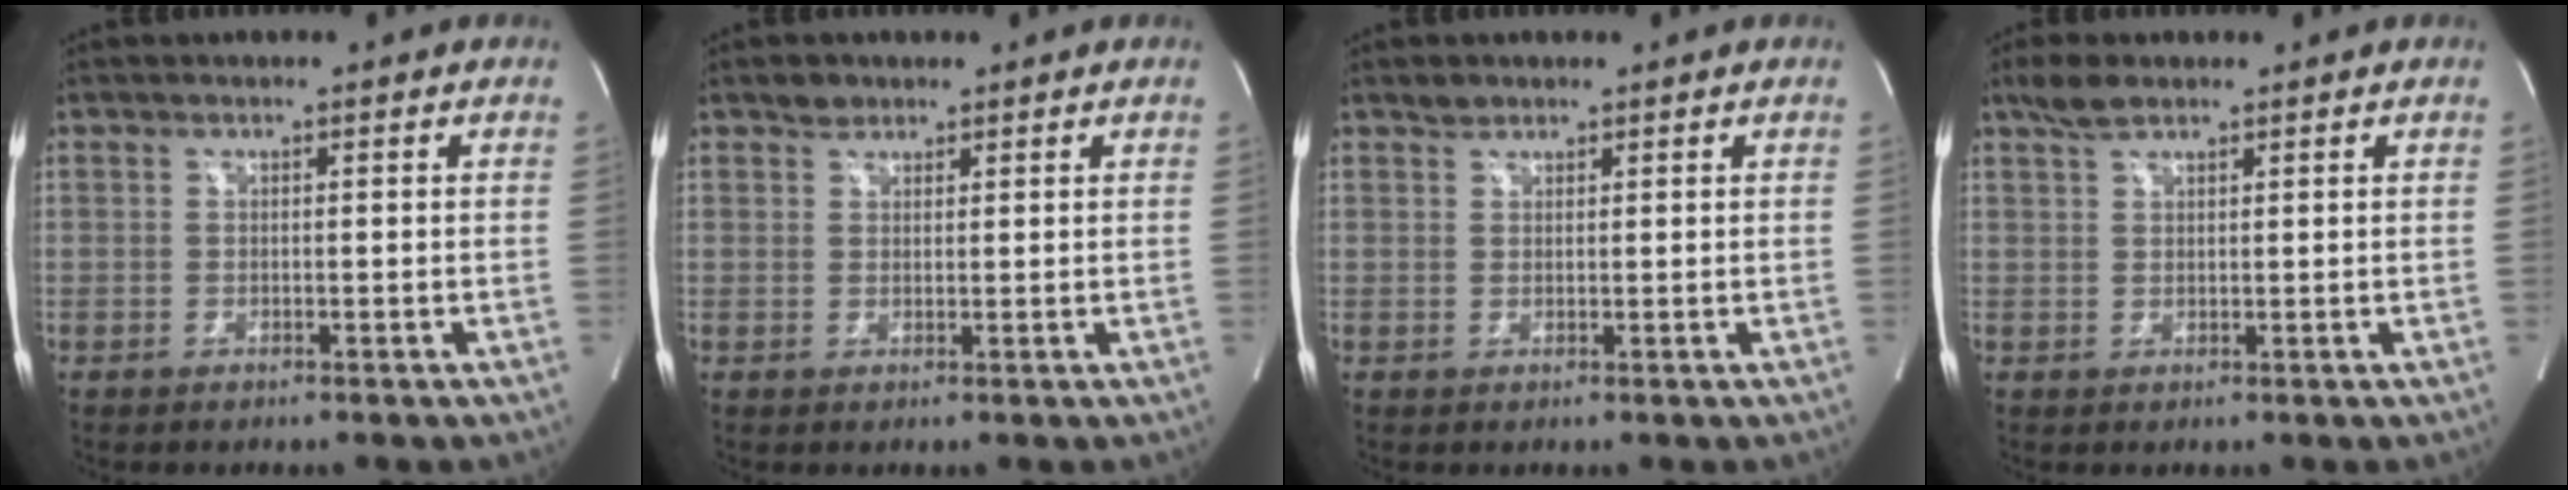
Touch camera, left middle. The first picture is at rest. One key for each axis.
{"total": 1.7, "fx": 1.4, "fy": 1.1, "fz": 0.2, "tx": -0.005, "ty": 0.002, "tz": 0.022}
{"total": 1.2, "fx": 1.1, "fy": 0.6, "fz": 0.1, "tx": -0.004, "ty": 0.002, "tz": 0.020}
{"total": 3.0, "fx": 2.4, "fy": 1.0, "fz": 1.6, "tx": -0.042, "ty": 0.008, "tz": 0.050}